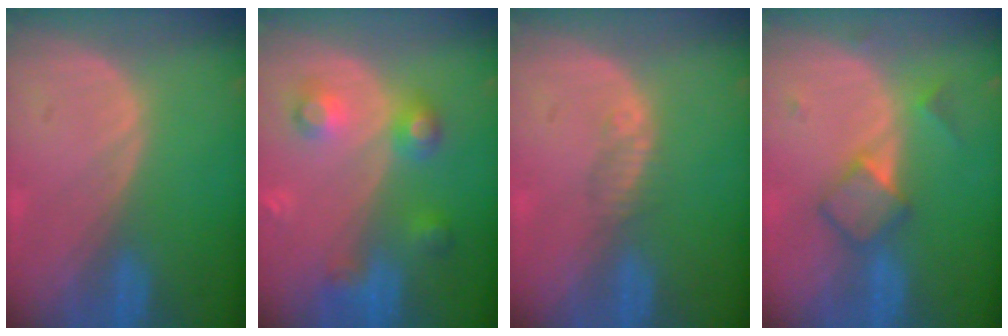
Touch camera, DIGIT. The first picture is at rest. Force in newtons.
{"total": 5.7, "press": 5.7, "slide": 0.2}
{"total": 1.5, "press": 1.3, "slide": 0.9}
{"total": 4.8, "press": 4.6, "slide": 1.4}